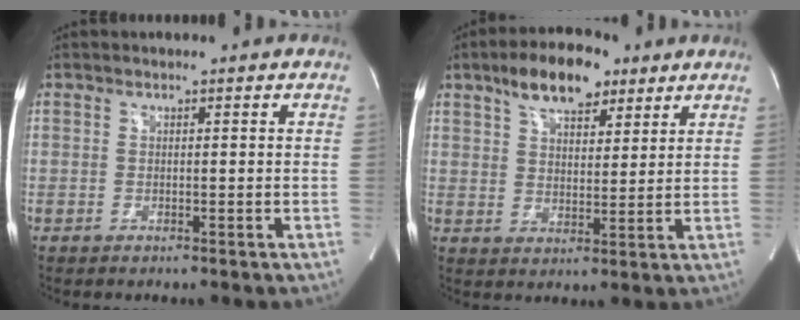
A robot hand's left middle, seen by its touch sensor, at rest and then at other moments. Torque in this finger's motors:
{"motor_torque": [1.31, -0.39, 0.11, 0.04]}